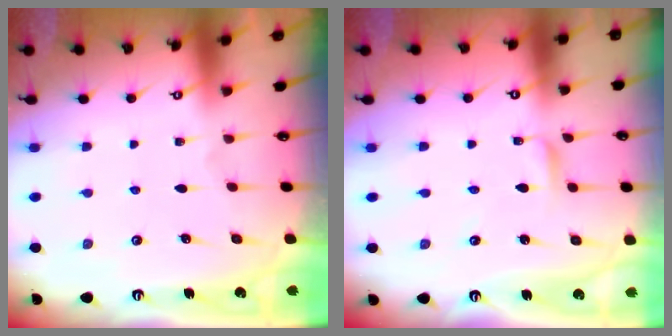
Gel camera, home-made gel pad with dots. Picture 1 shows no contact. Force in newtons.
{"total": 1.7, "press": 1.7, "slide": 0.1}